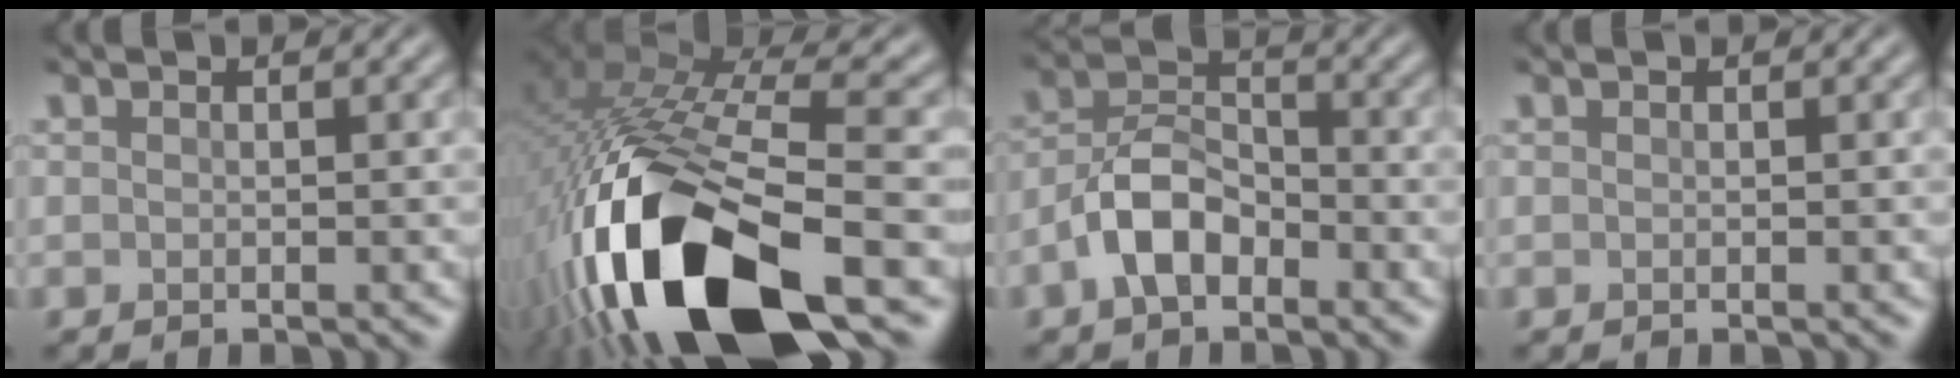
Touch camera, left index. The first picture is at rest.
{"total": 16.9, "force": [-7.1, 6.8, 13.8], "torque": [-0.281, -0.048, -0.098]}
{"total": 4.8, "force": [-2.4, 2.7, 3.2], "torque": [-0.058, 0.012, -0.053]}
{"total": 0.0}